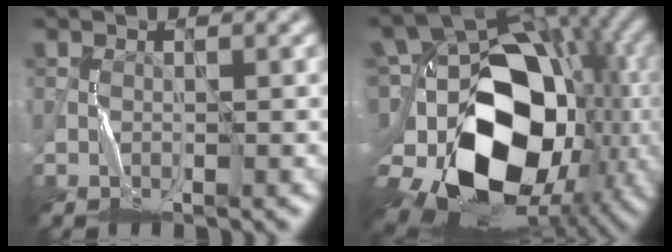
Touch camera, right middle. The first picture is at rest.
{"total": 16.8, "force": [-4.4, 11.9, 11.0], "torque": [-0.172, -0.004, -0.085]}